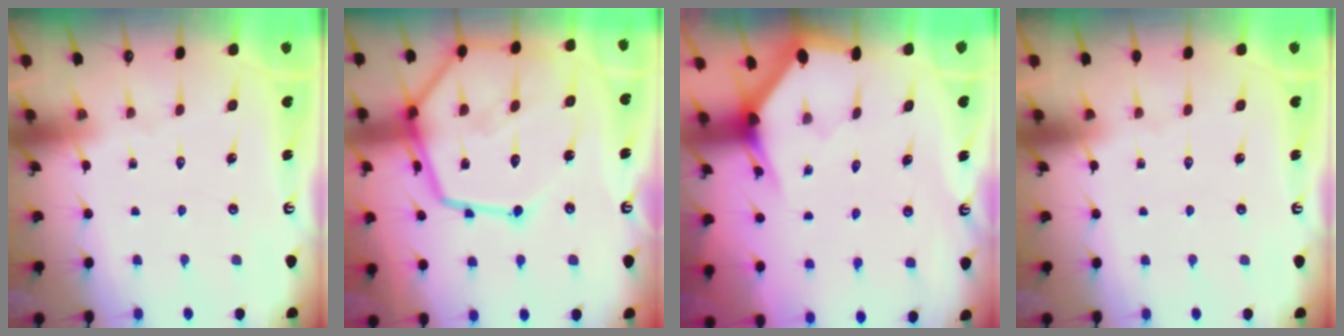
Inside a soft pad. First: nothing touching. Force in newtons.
{"total": 21.6, "press": 21.5, "slide": 1.8}
{"total": 3.0, "press": 3.0, "slide": 0.1}
{"total": 0.0}